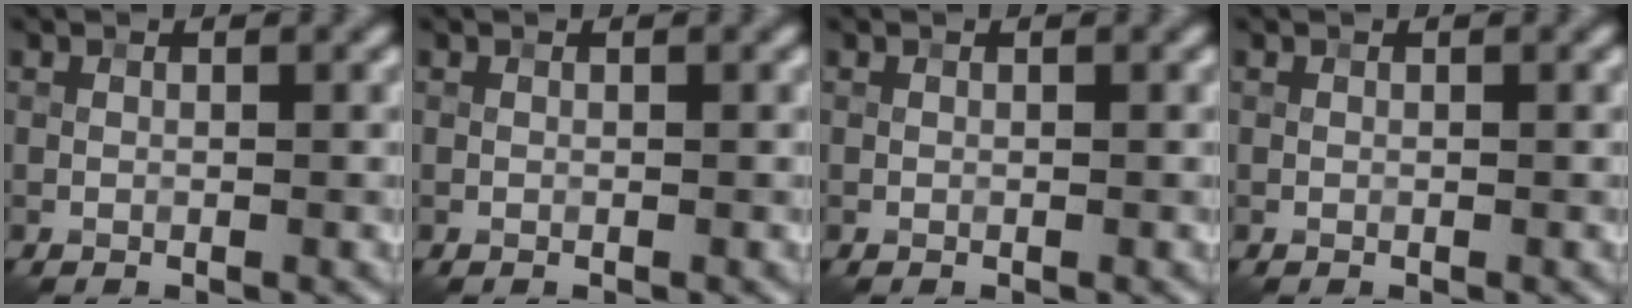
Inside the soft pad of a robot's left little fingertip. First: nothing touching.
{"total": 0.0}
{"total": 0.0}
{"total": 0.0}